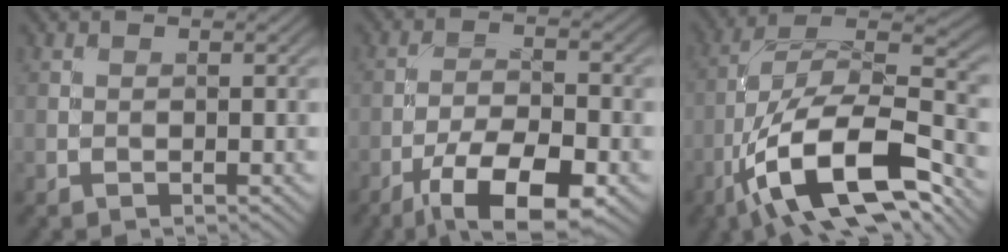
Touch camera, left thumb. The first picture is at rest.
{"total": 11.1, "force": [-6.5, 3.8, 8.1], "torque": [-0.145, -0.005, -0.118]}
{"total": 16.8, "force": [-8.0, 6.7, 13.1], "torque": [-0.234, -0.005, -0.157]}